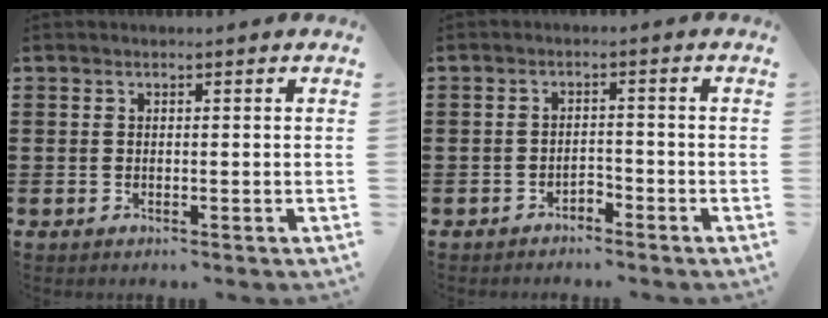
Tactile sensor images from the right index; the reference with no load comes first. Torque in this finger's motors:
{"motor_torque": [0.45, 0.37, 0.02, -0.01]}